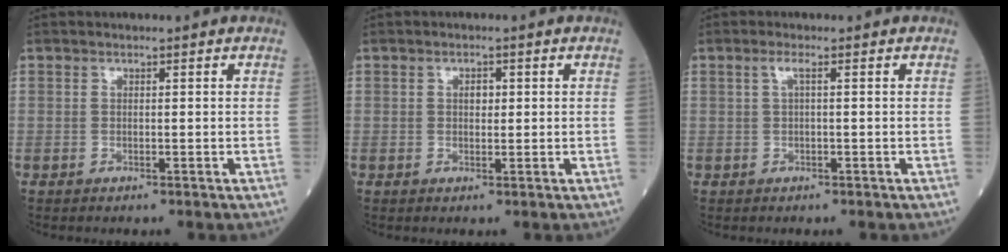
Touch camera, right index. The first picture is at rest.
{"total": 1.5, "force": [0.3, 0.9, 1.2], "torque": [-0.017, 0.001, 0.005]}
{"total": 1.2, "force": [0.3, 0.0, 1.2], "torque": [-0.028, 0.005, 0.006]}